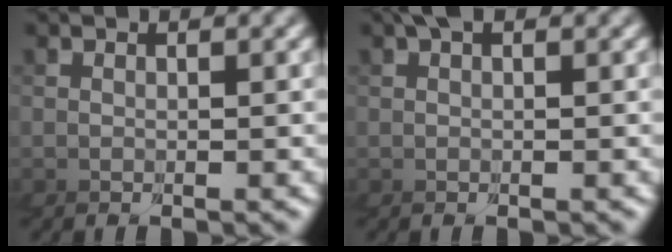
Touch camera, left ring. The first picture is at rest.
{"total": 1.1, "force": [0.1, 0.5, 0.9], "torque": [-0.020, 0.001, 0.000]}